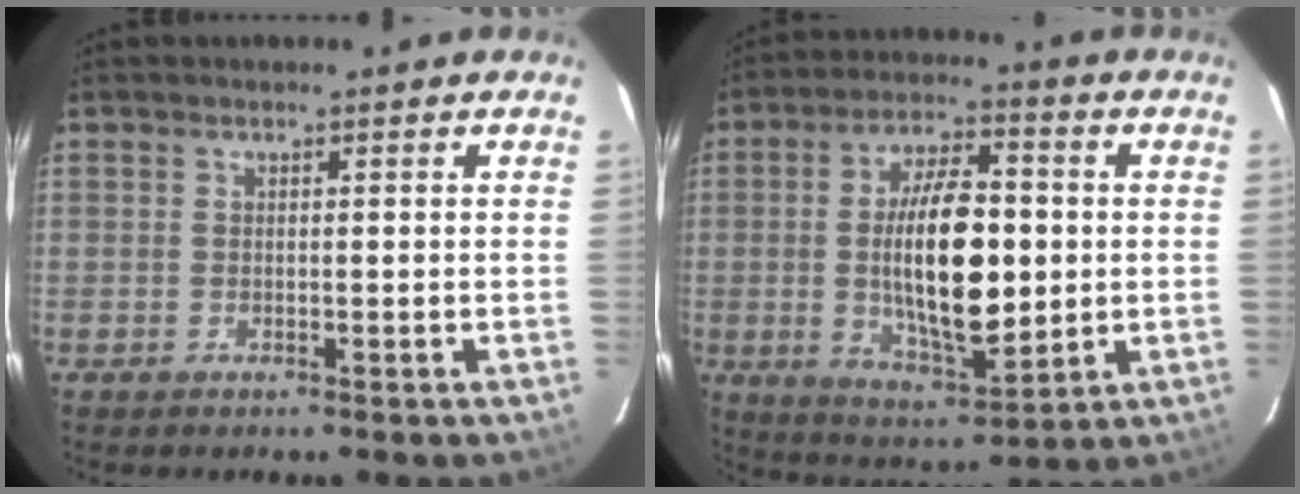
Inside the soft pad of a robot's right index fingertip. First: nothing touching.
{"total": 17.2, "force": [-0.2, 6.8, 15.8], "torque": [-0.283, -0.004, 0.005]}